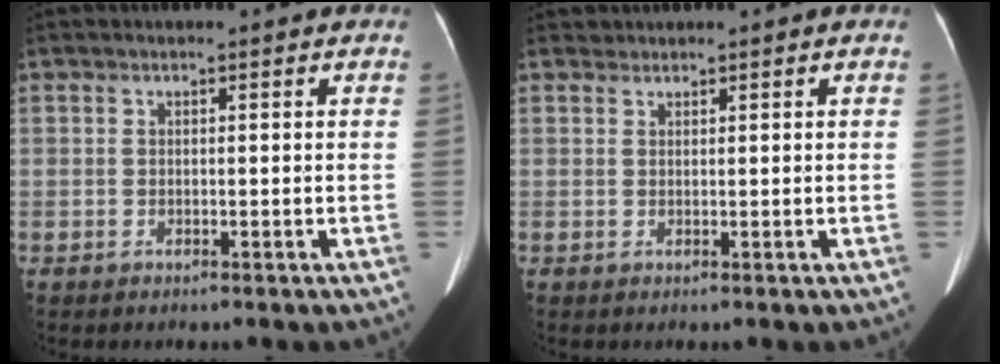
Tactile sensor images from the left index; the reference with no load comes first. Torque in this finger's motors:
{"motor_torque": [-0.11, -0.21, -0.02, -0.01]}